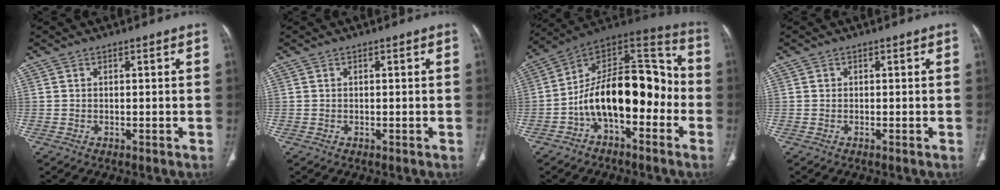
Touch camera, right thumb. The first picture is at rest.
{"total": 0.0}
{"total": 19.5, "force": [-4.8, 10.4, 15.8], "torque": [-0.218, 0.084, -0.085]}
{"total": 0.0}